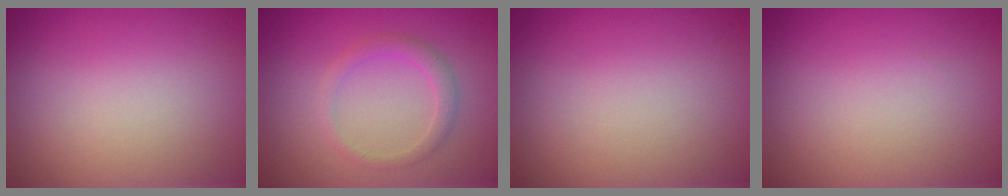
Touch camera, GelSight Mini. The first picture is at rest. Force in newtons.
{"total": 1.9, "press": 1.9, "slide": 0.1}
{"total": 0.0}
{"total": 0.0}